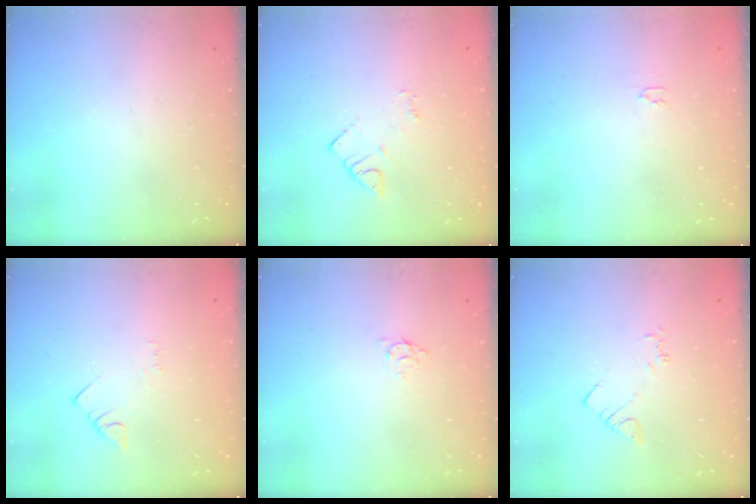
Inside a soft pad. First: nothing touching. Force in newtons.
{"total": 2.9, "press": 2.9, "slide": 0.3}
{"total": 2.0, "press": 2.0, "slide": 0.3}
{"total": 1.5, "press": 1.5, "slide": 0.3}
{"total": 3.6, "press": 3.5, "slide": 0.4}
{"total": 2.3, "press": 2.3, "slide": 0.3}